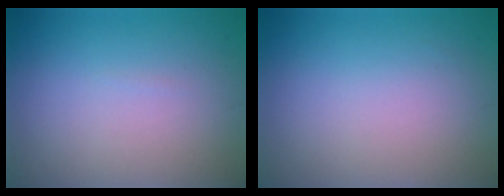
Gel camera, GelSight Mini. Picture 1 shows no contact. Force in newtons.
{"total": 0.0}